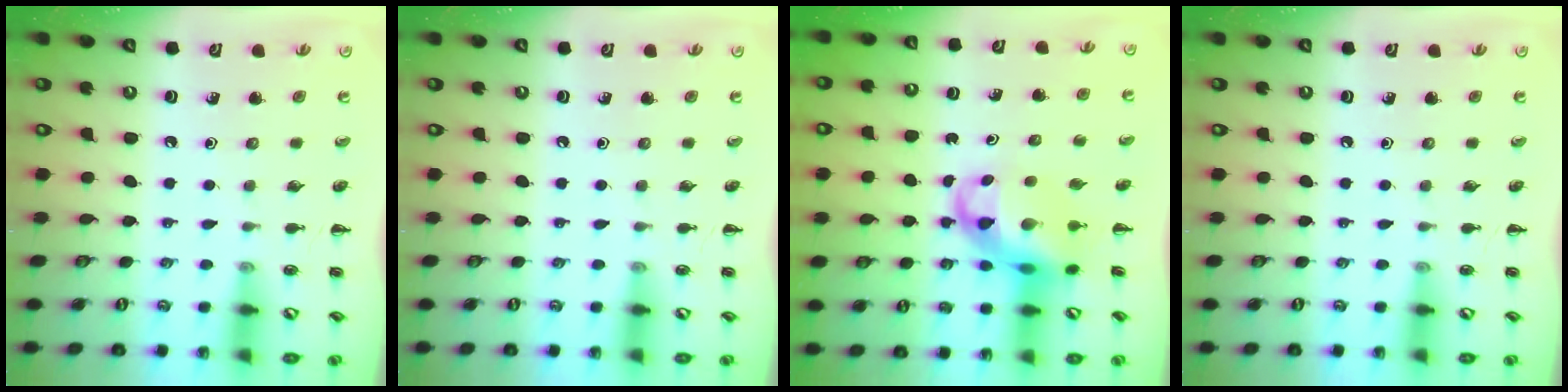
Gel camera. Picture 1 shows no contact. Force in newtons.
{"total": 0.0}
{"total": 8.4, "press": 8.2, "slide": 2.1}
{"total": 0.0}